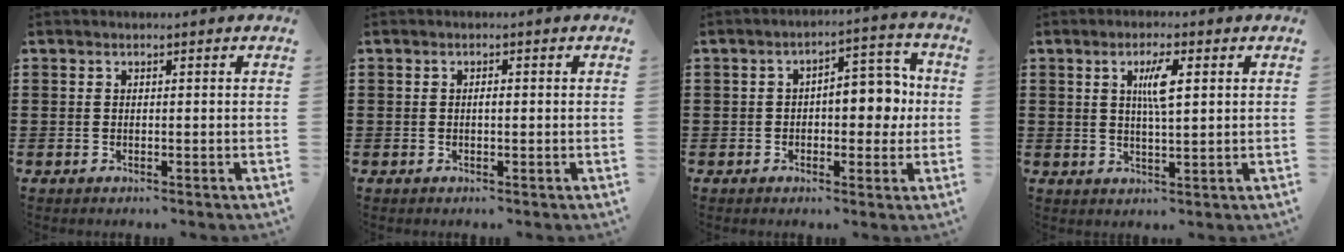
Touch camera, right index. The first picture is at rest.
{"total": 0.9, "force": [0.0, 0.3, 0.8], "torque": [-0.017, -0.001, 0.000]}
{"total": 7.5, "force": [0.0, 4.3, 6.2], "torque": [-0.084, 0.003, -0.008]}
{"total": 4.6, "force": [1.3, 1.0, 4.3], "torque": [-0.081, 0.006, 0.017]}